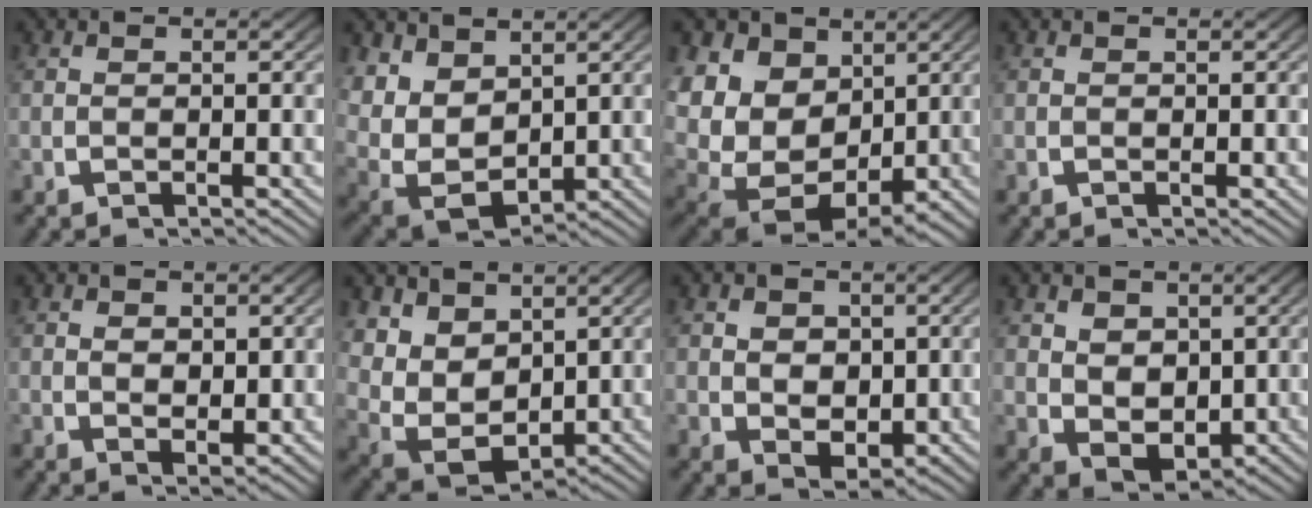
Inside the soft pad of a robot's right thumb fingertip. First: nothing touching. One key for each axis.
{"total": 10.6, "fx": -0.1, "fy": 8.4, "fz": 6.5, "tx": -0.181, "ty": -0.054, "tz": 0.023}
{"total": 17.4, "fx": -0.7, "fy": 14.0, "fz": 10.3, "tx": -0.274, "ty": -0.080, "tz": 0.010}
{"total": 0.0}
{"total": 1.9, "fx": 0.4, "fy": 1.3, "fz": 1.3, "tx": -0.023, "ty": -0.018, "tz": 0.017}
{"total": 9.6, "fx": -0.1, "fy": 7.6, "fz": 5.9, "tx": -0.163, "ty": -0.055, "tz": 0.020}
{"total": 4.6, "fx": -0.1, "fy": 3.6, "fz": 2.9, "tx": -0.053, "ty": -0.031, "tz": 0.012}
{"total": 5.6, "fx": 0.1, "fy": 4.3, "fz": 3.6, "tx": -0.085, "ty": -0.040, "tz": 0.022}